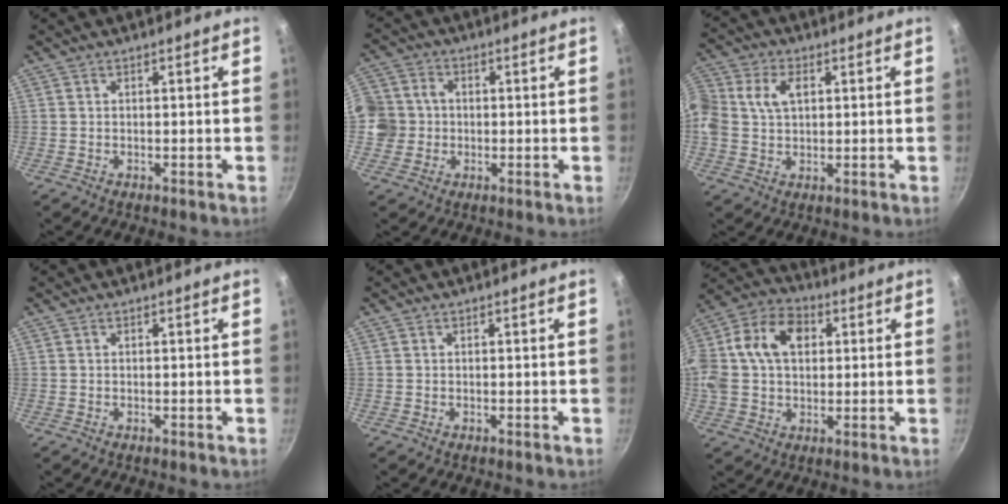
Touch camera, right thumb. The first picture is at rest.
{"total": 9.5, "force": [-0.7, 8.9, 3.4], "torque": [-0.055, 0.018, -0.028]}
{"total": 11.2, "force": [2.4, 8.4, 7.0], "torque": [-0.150, 0.031, 0.035]}
{"total": 0.0}
{"total": 0.0}
{"total": 18.6, "force": [3.7, 13.3, 12.4], "torque": [-0.239, 0.033, 0.050]}